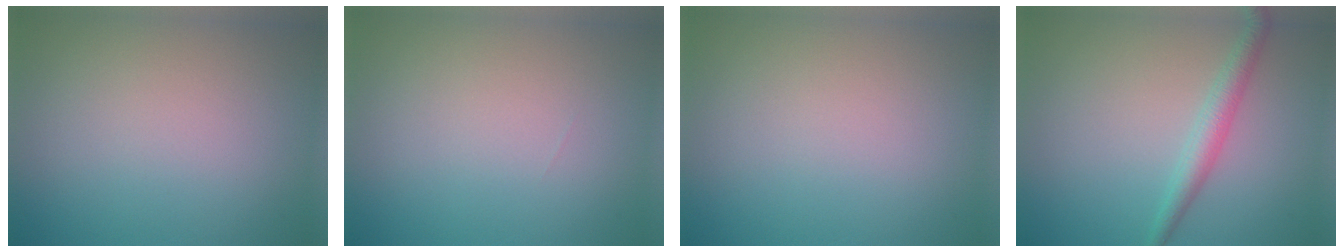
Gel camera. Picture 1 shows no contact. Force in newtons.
{"total": 0.0}
{"total": 0.0}
{"total": 2.3, "press": 2.3, "slide": 0.0}